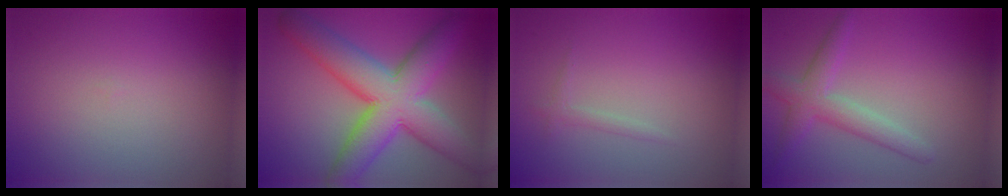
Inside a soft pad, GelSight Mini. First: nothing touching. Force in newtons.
{"total": 10.7, "press": 10.7, "slide": 0.3}
{"total": 0.8, "press": 0.8, "slide": 0.1}
{"total": 3.3, "press": 3.3, "slide": 0.0}